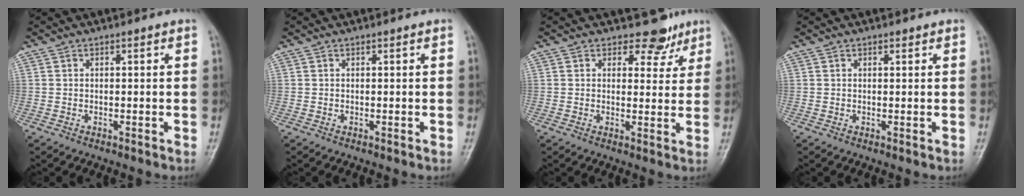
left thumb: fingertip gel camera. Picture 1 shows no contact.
{"total": 0.0}
{"total": 4.9, "force": [3.7, 3.0, 0.9], "torque": [0.018, -0.025, 0.043]}
{"total": 0.7, "force": [0.5, 0.4, 0.4], "torque": [-0.002, -0.002, 0.004]}